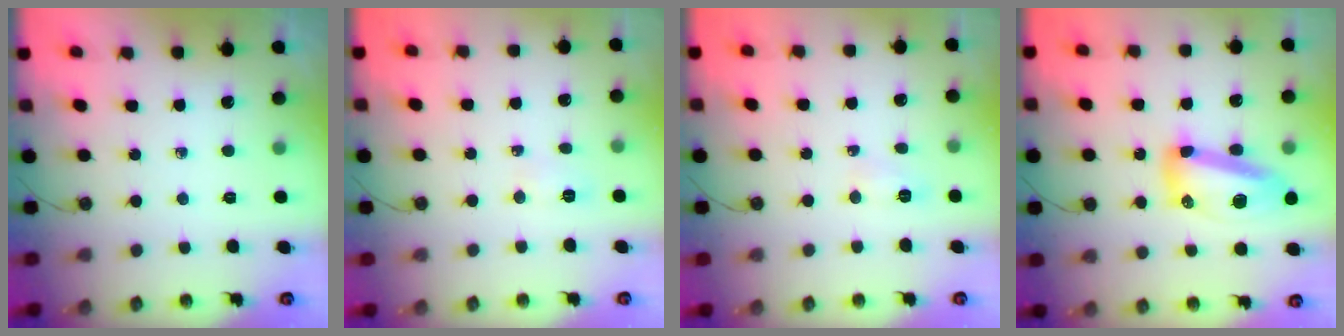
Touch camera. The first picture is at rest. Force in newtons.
{"total": 3.7, "press": 3.6, "slide": 1.0}
{"total": 3.8, "press": 3.6, "slide": 1.3}
{"total": 14.3, "press": 14.2, "slide": 1.4}